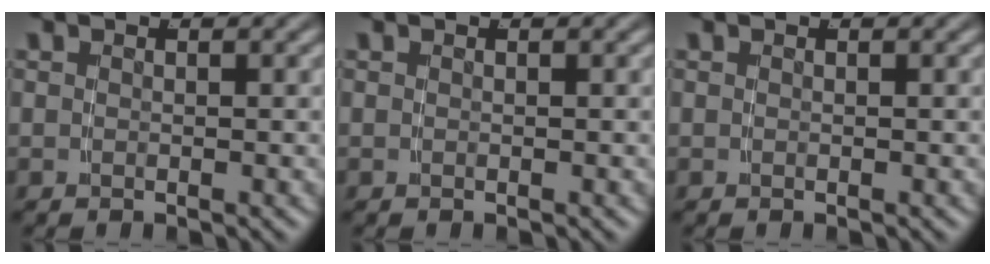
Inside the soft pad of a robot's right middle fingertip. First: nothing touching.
{"total": 0.0}
{"total": 0.0}